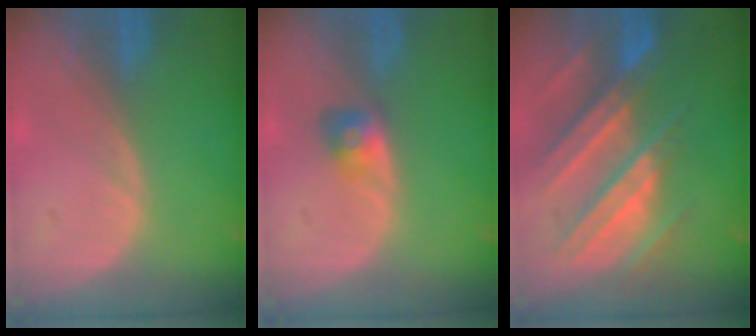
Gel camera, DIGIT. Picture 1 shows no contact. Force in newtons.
{"total": 2.9, "press": 2.5, "slide": 1.4}
{"total": 11.0, "press": 9.8, "slide": 5.0}